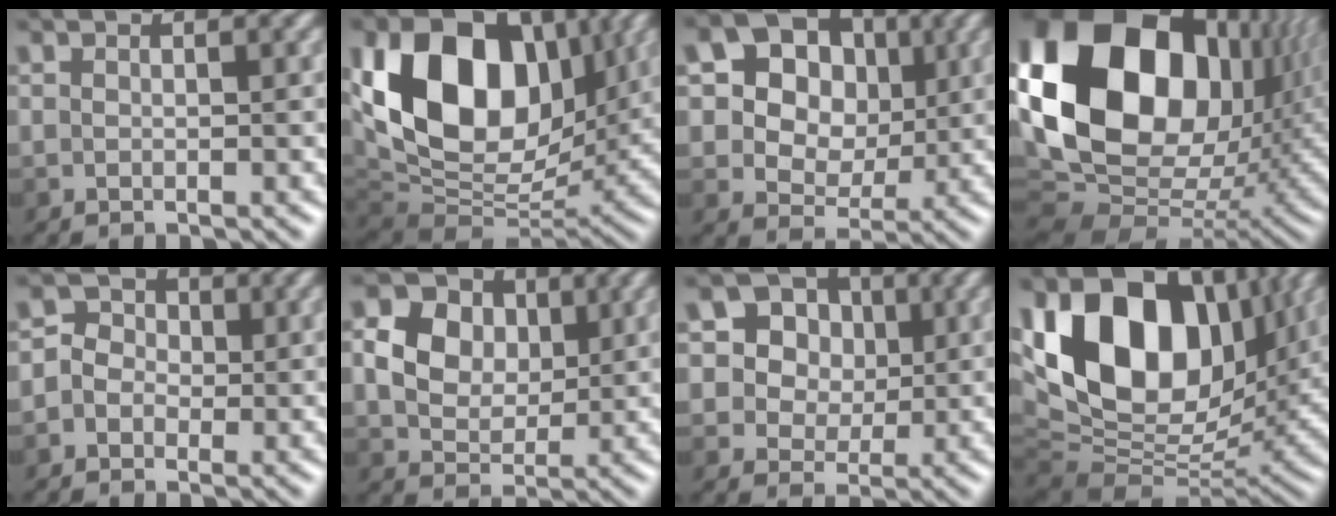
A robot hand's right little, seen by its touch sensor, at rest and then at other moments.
{"total": 15.0, "force": [4.3, 9.7, 10.6], "torque": [-0.178, 0.017, 0.071]}
{"total": 13.2, "force": [4.8, 10.4, 6.6], "torque": [-0.125, 0.031, 0.081]}
{"total": 20.8, "force": [5.7, 14.1, 14.2], "torque": [-0.313, 0.019, 0.099]}
{"total": 2.9, "force": [-0.4, 2.7, 0.9], "torque": [0.002, 0.009, -0.025]}
{"total": 10.9, "force": [3.5, 8.8, 5.3], "torque": [-0.110, 0.033, 0.062]}
{"total": 9.2, "force": [4.1, 7.2, 4.1], "torque": [-0.082, 0.013, 0.053]}
{"total": 16.9, "force": [5.9, 10.4, 12.0], "torque": [-0.219, 0.032, 0.088]}